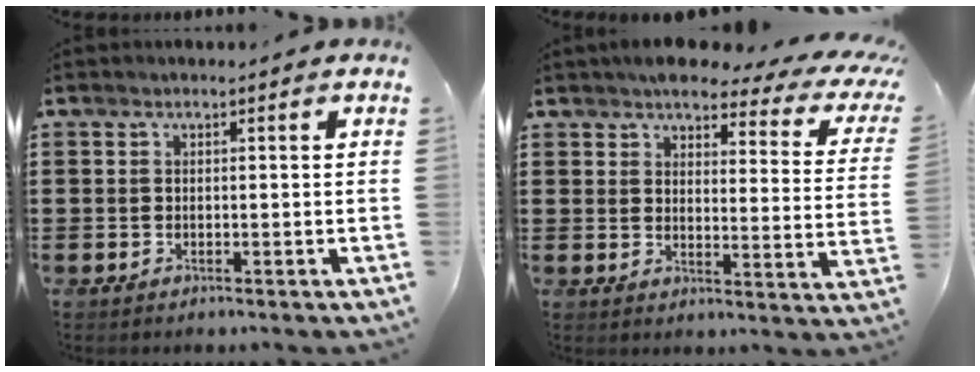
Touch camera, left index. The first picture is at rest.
{"total": 5.7, "force": [4.7, 1.8, 2.7], "torque": [-0.061, -0.025, 0.077]}